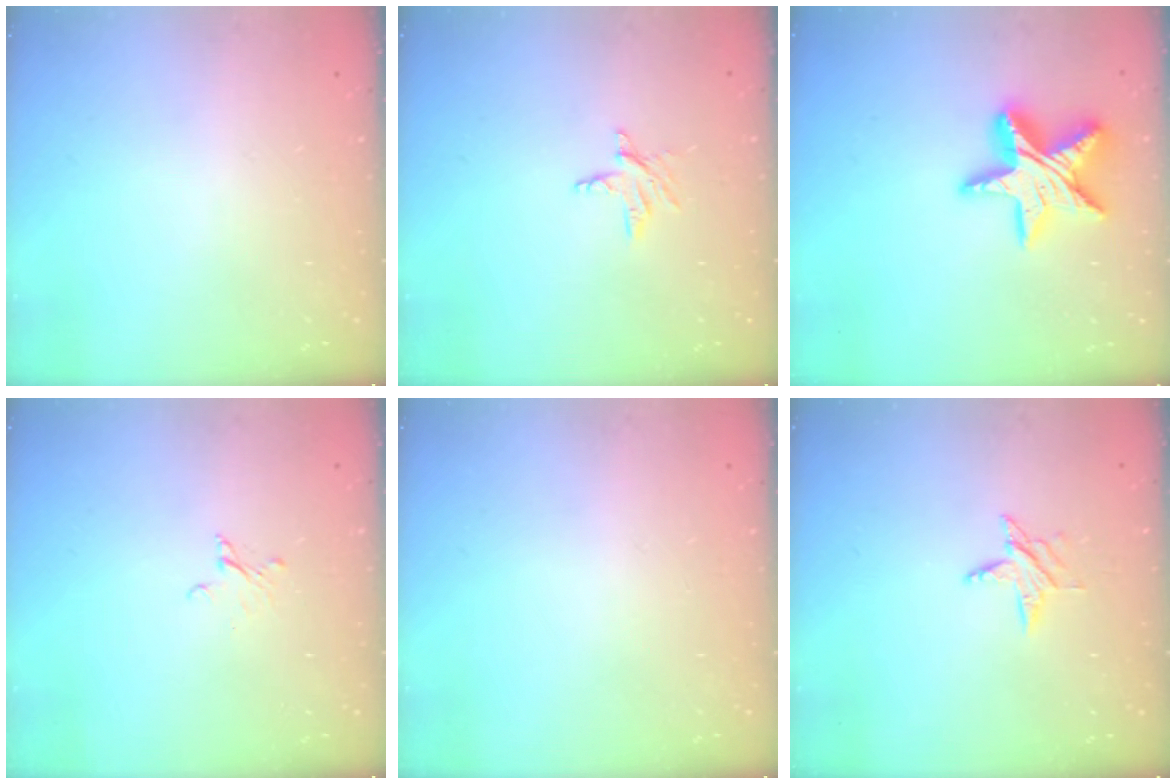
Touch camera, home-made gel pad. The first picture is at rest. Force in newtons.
{"total": 3.6, "press": 3.6, "slide": 0.4}
{"total": 14.6, "press": 14.6, "slide": 1.0}
{"total": 2.0, "press": 2.0, "slide": 0.1}
{"total": 0.0}
{"total": 5.0, "press": 5.0, "slide": 0.6}